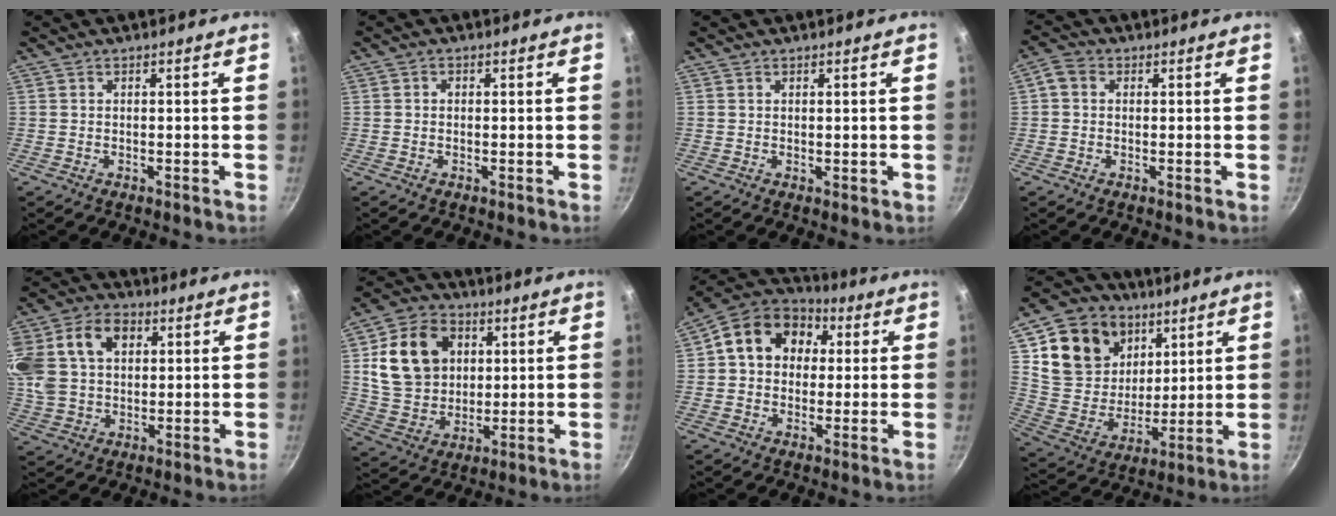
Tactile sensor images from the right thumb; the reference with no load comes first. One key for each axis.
{"total": 0.9, "fx": 0.0, "fy": 0.8, "fz": 0.4, "tx": -0.007, "ty": 0.004, "tz": -0.001}
{"total": 0.6, "fx": 0.3, "fy": 0.3, "fz": 0.4, "tx": -0.002, "ty": -0.007, "tz": 0.002}
{"total": 3.2, "fx": 0.3, "fy": 2.6, "fz": 1.8, "tx": -0.035, "ty": 0.009, "tz": -0.005}
{"total": 23.4, "fx": 6.7, "fy": 17.2, "fz": 14.4, "tx": -0.325, "ty": 0.037, "tz": 0.118}
{"total": 17.0, "fx": 3.8, "fy": 13.4, "fz": 9.7, "tx": -0.152, "ty": -0.001, "tz": 0.071}
{"total": 14.7, "fx": 3.1, "fy": 11.8, "fz": 8.2, "tx": -0.106, "ty": 0.027, "tz": 0.030}
{"total": 19.0, "fx": 8.8, "fy": 15.1, "fz": 7.6, "tx": -0.100, "ty": -0.038, "tz": 0.161}